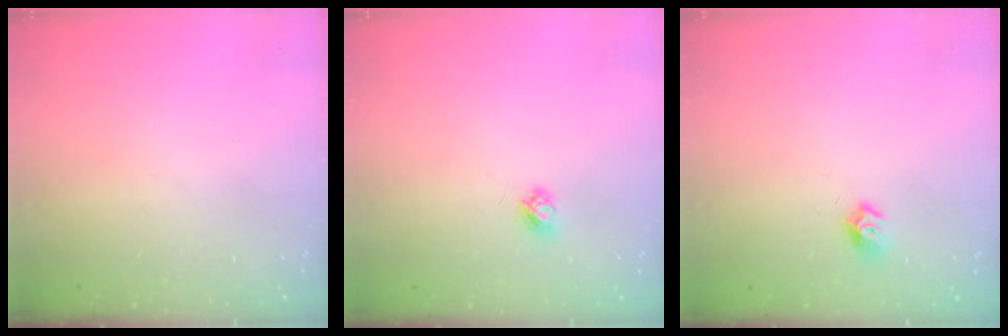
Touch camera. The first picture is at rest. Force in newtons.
{"total": 3.7, "press": 3.7, "slide": 0.4}
{"total": 7.6, "press": 7.6, "slide": 0.7}